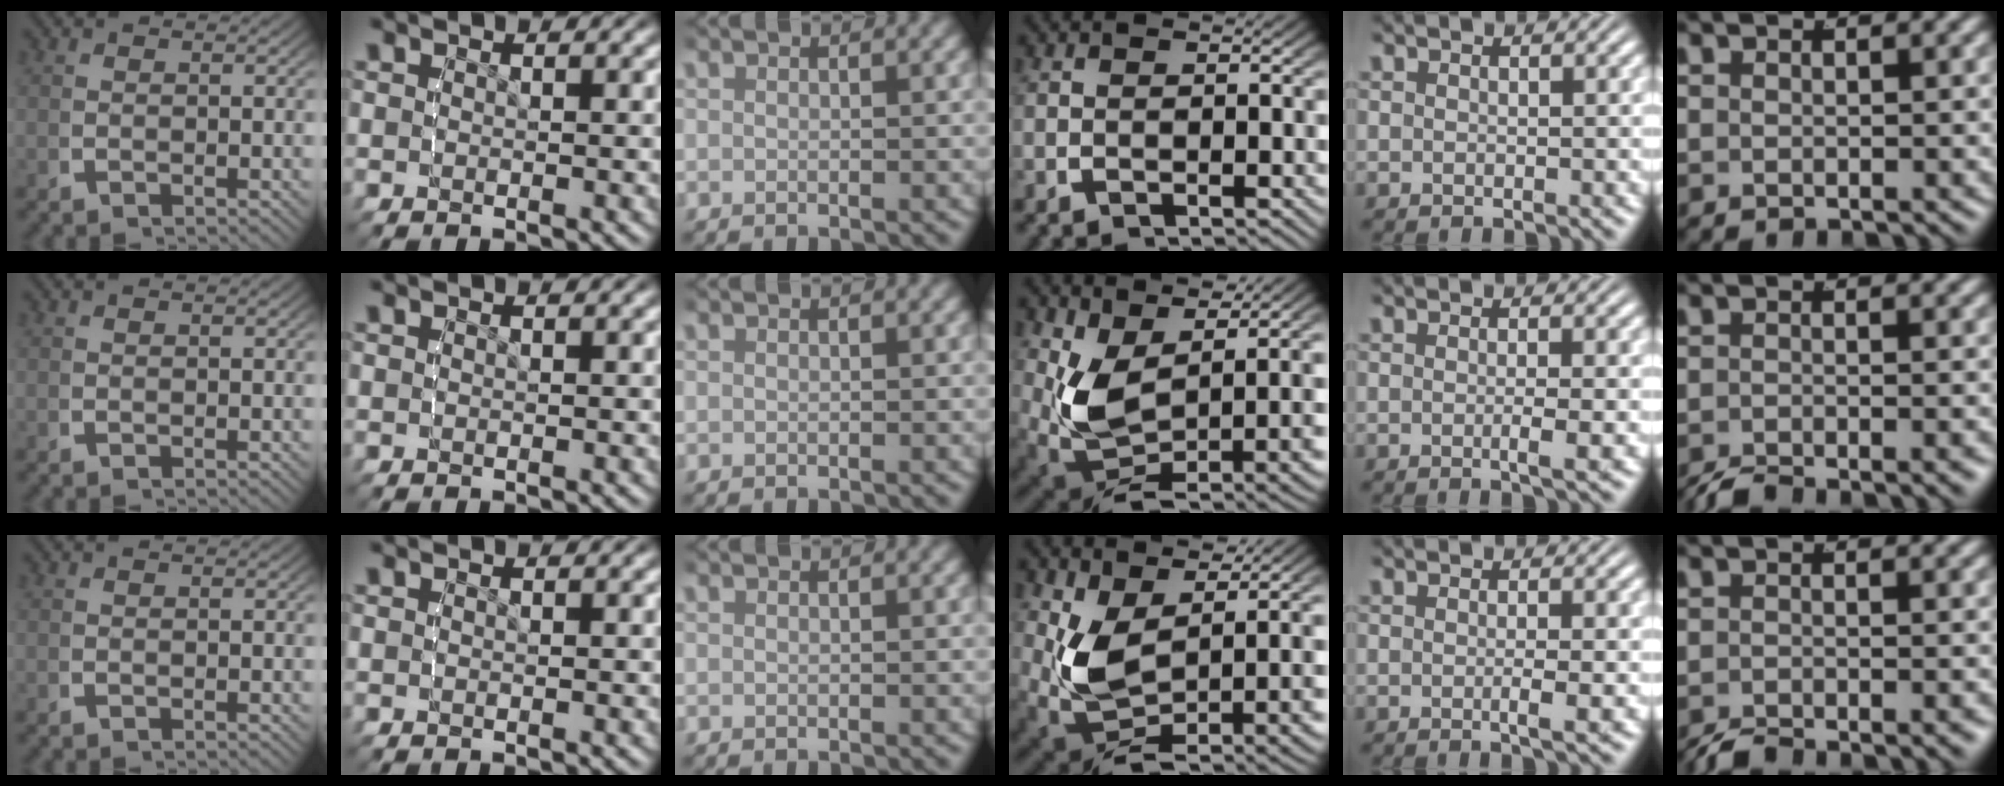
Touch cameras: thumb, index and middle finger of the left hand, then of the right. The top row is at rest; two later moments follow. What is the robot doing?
{"motion": "lift_and_place", "object": "stress ball aka squeeze ball"}